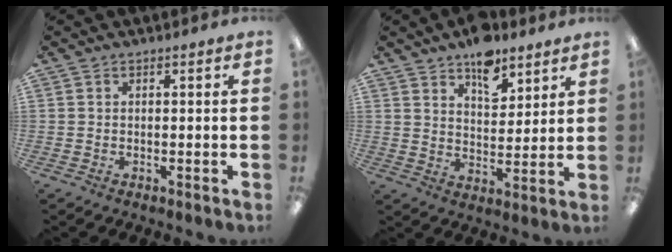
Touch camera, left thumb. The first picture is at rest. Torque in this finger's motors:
{"motor_torque": [1.26, 0.81, 1.18, -0.94, 0.06]}